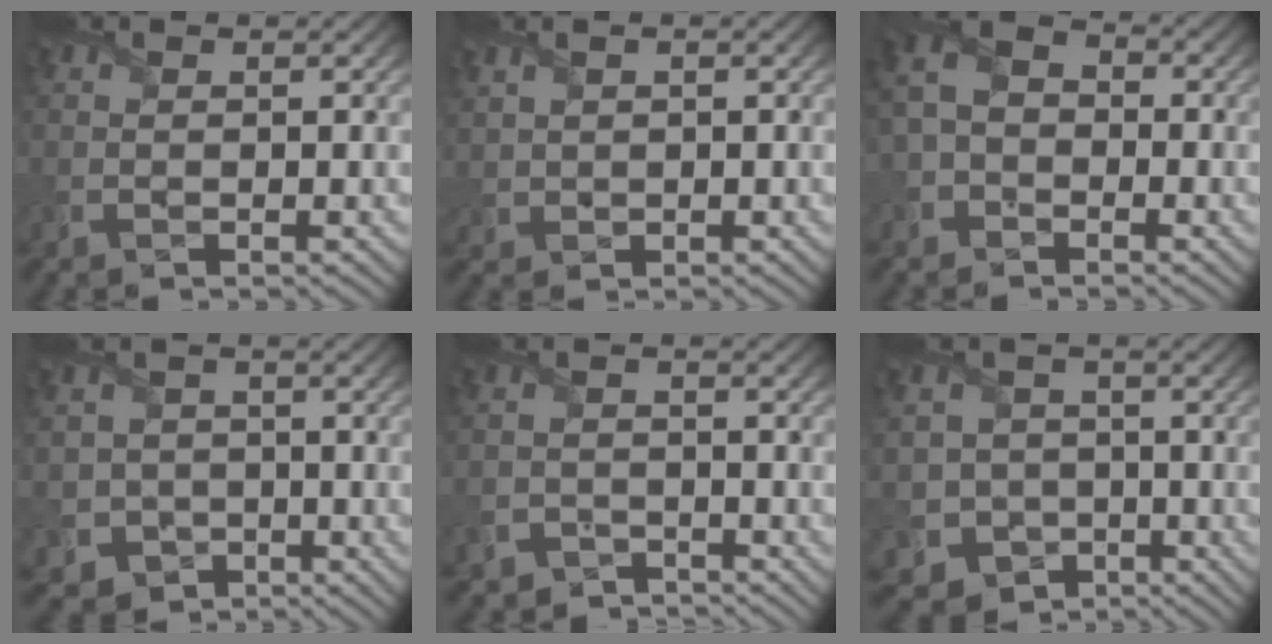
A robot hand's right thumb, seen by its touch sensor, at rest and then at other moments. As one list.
[{"total": 1.9, "force": [0.7, 1.4, 0.9], "torque": [-0.033, 0.001, 0.017]}, {"total": 6.2, "force": [-2.0, 5.1, 3.0], "torque": [-0.072, 0.006, -0.055]}, {"total": 5.3, "force": [-1.8, 5.0, 0.6], "torque": [-0.025, -0.014, -0.059]}, {"total": 3.0, "force": [-2.8, 1.1, 0.1], "torque": [0.009, 0.001, -0.058]}, {"total": 8.0, "force": [-2.9, 7.4, 1.5], "torque": [-0.053, -0.011, -0.077]}]